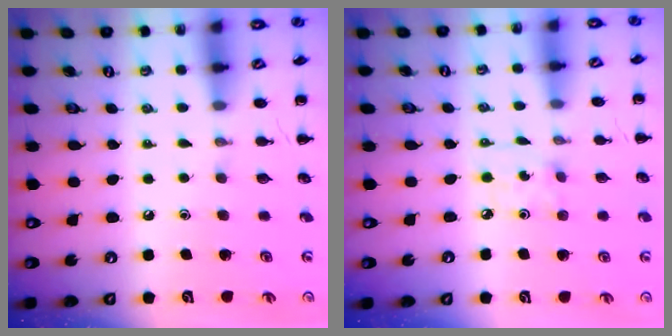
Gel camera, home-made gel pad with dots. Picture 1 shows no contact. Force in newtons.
{"total": 2.5, "press": 2.4, "slide": 0.8}